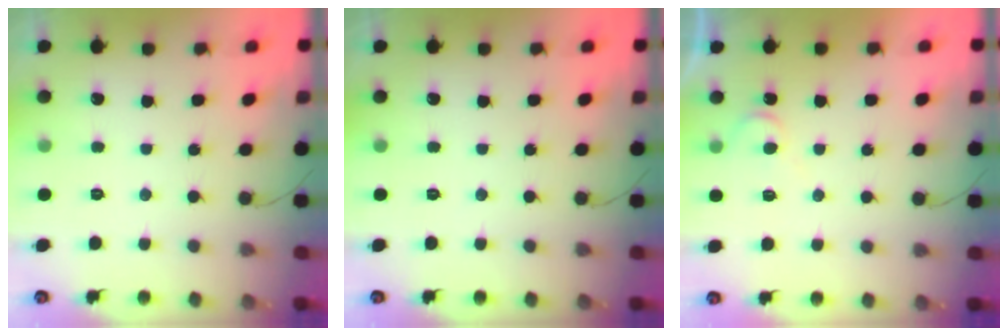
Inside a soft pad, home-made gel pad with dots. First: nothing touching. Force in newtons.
{"total": 0.0}
{"total": 5.4, "press": 5.4, "slide": 0.5}